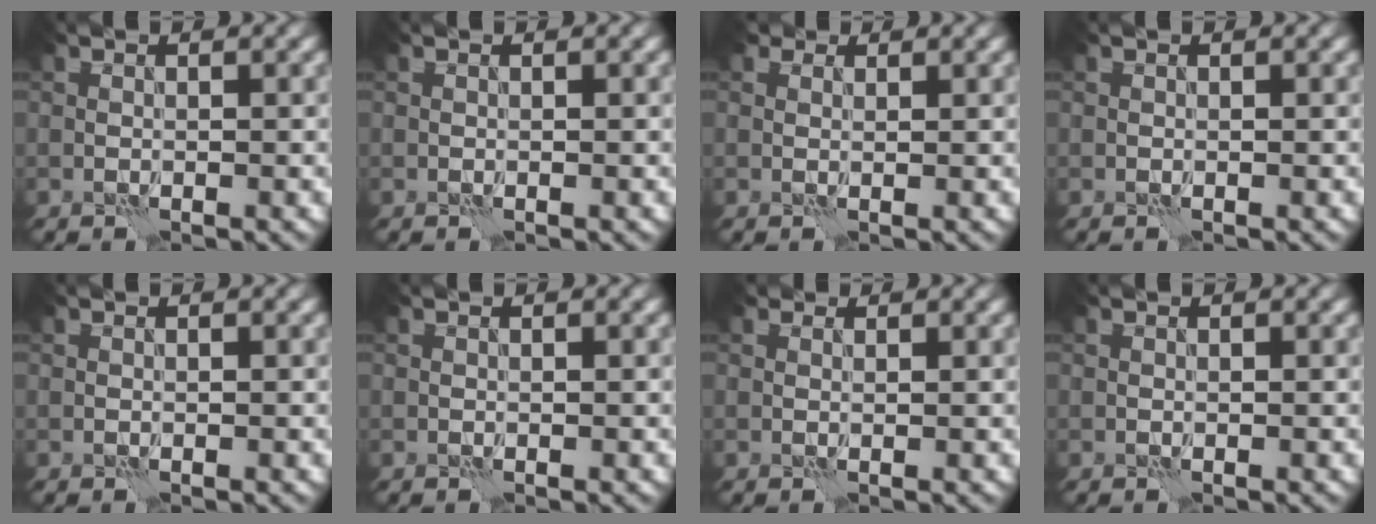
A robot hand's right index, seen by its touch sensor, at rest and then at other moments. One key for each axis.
{"total": 0.0}
{"total": 1.5, "fx": 1.1, "fy": 0.9, "fz": 0.5, "tx": -0.008, "ty": -0.006, "tz": 0.009}
{"total": 0.0}
{"total": 0.0}
{"total": 0.0}
{"total": 1.0, "fx": 0.8, "fy": 0.5, "fz": 0.3, "tx": -0.008, "ty": -0.002, "tz": 0.002}
{"total": 0.0}